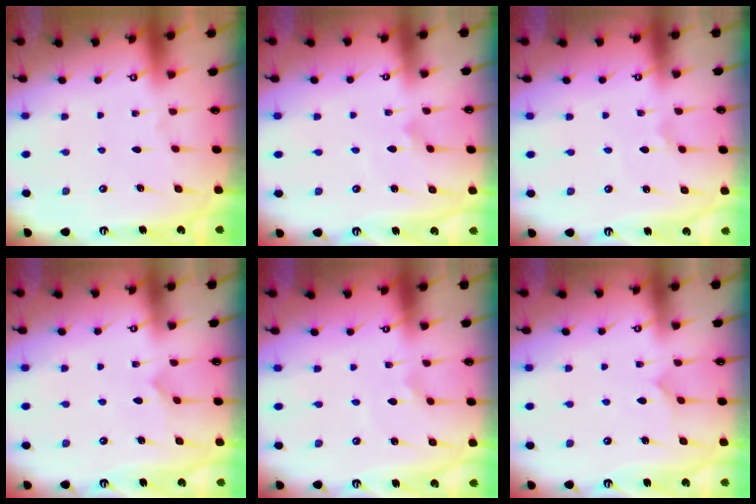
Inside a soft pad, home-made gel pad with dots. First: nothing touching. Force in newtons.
{"total": 1.9, "press": 1.9, "slide": 0.1}
{"total": 0.7, "press": 0.5, "slide": 0.4}
{"total": 3.4, "press": 3.4, "slide": 0.3}
{"total": 2.0, "press": 2.0, "slide": 0.1}
{"total": 2.8, "press": 2.8, "slide": 0.3}